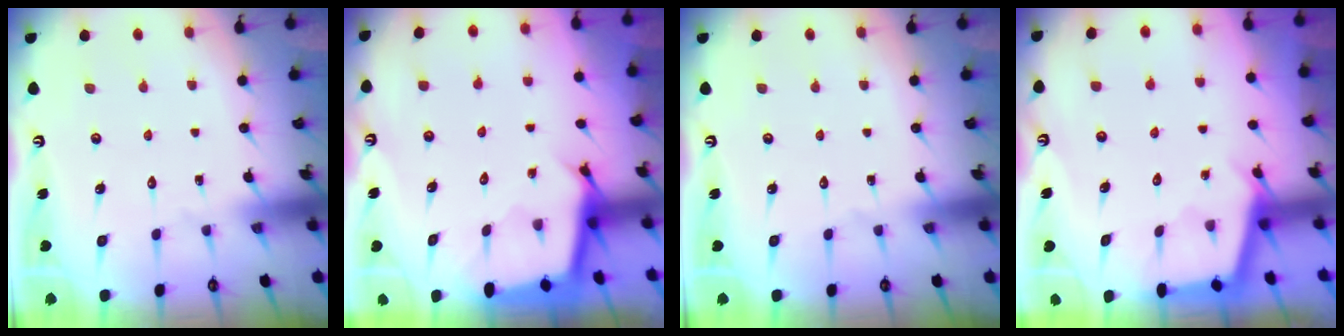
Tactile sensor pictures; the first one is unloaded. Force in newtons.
{"total": 2.7, "press": 2.7, "slide": 0.1}
{"total": 0.0}
{"total": 2.9, "press": 2.9, "slide": 0.3}